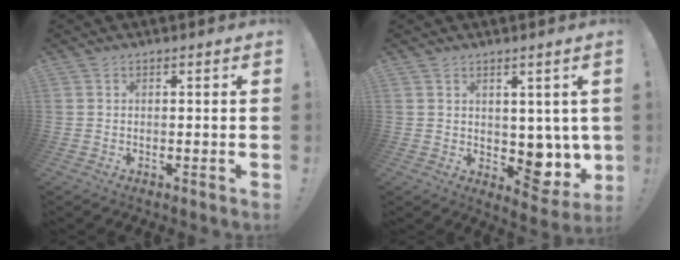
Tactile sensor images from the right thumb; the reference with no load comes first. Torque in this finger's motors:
{"motor_torque": [0.44, 0.74, 0.07, -0.11, 0.00]}